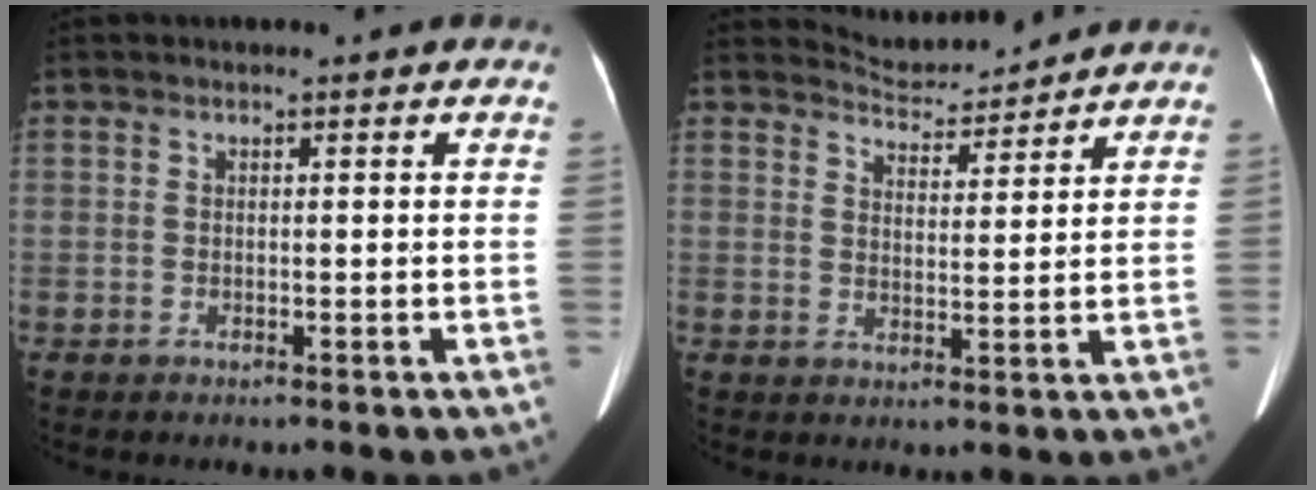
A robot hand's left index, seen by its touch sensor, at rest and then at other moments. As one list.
[{"total": 6.0, "force": [6.0, 0.5, -0.4], "torque": [-0.004, 0.008, 0.096]}]